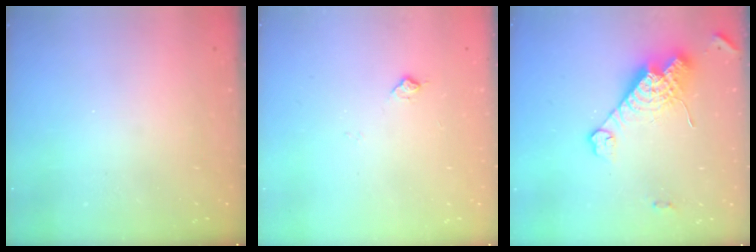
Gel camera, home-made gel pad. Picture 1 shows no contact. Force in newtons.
{"total": 5.0, "press": 5.0, "slide": 0.4}
{"total": 15.3, "press": 15.2, "slide": 1.2}